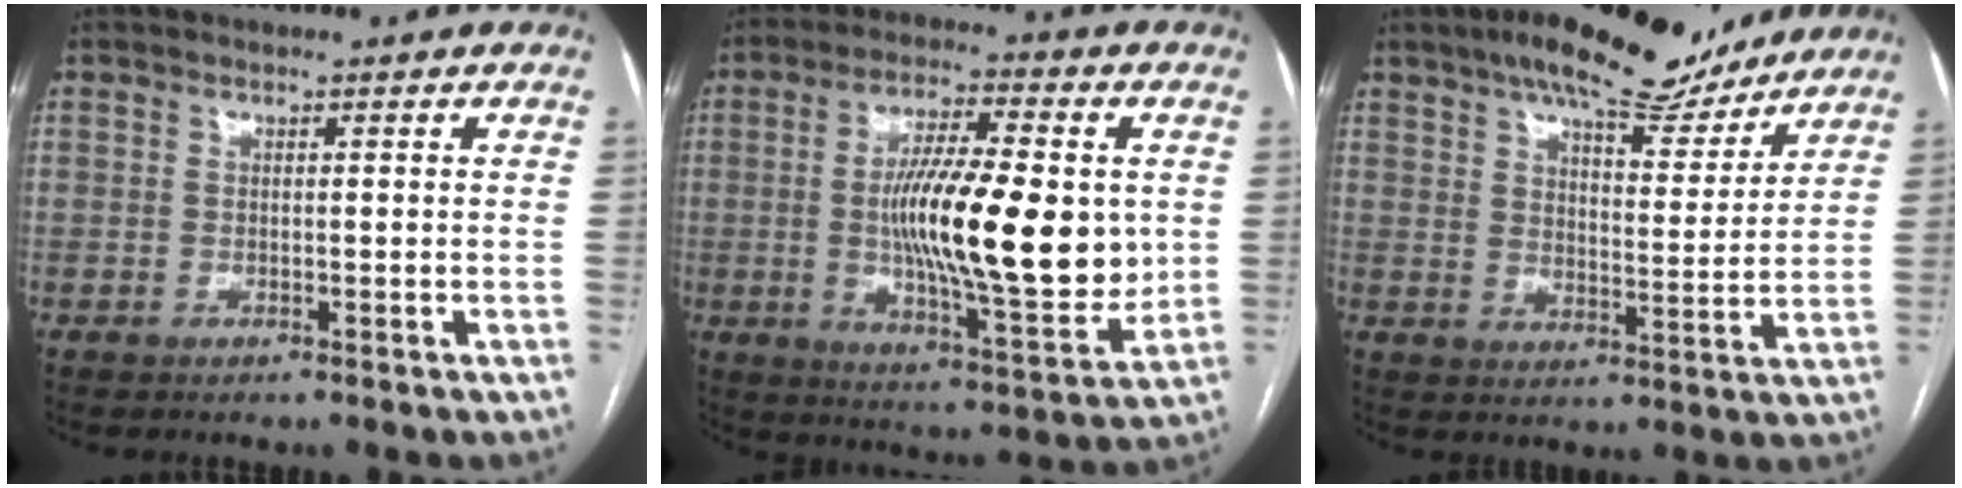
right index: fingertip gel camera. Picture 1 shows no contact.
{"total": 18.6, "force": [0.6, 4.1, 18.1], "torque": [-0.308, -0.009, 0.009]}
{"total": 15.4, "force": [12.3, 4.4, 8.1], "torque": [-0.124, 0.008, 0.182]}